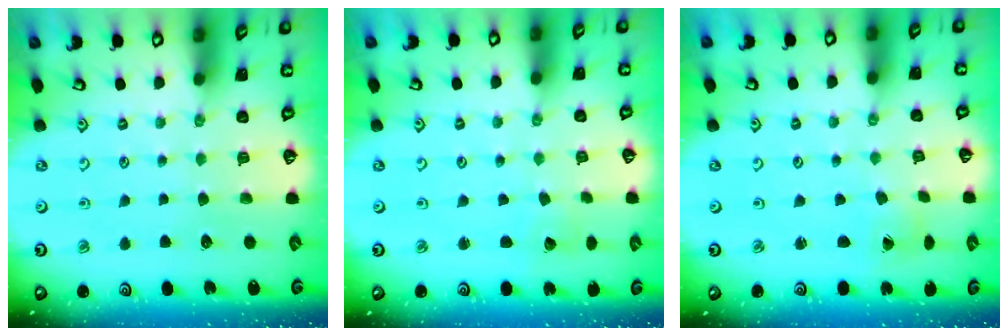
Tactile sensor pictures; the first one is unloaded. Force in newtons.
{"total": 1.6, "press": 1.6, "slide": 0.2}
{"total": 0.5, "press": 0.5, "slide": 0.1}